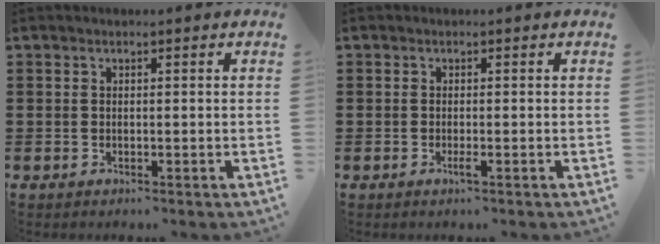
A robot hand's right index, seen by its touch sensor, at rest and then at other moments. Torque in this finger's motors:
{"motor_torque": [0.41, 0.04, 0.04, 0.04]}